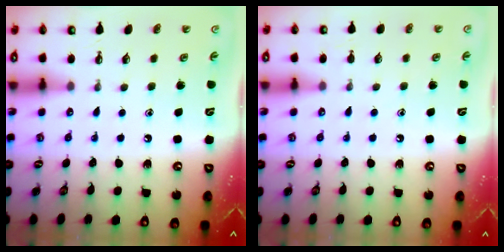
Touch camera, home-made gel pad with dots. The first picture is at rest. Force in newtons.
{"total": 4.6, "press": 4.6, "slide": 0.5}